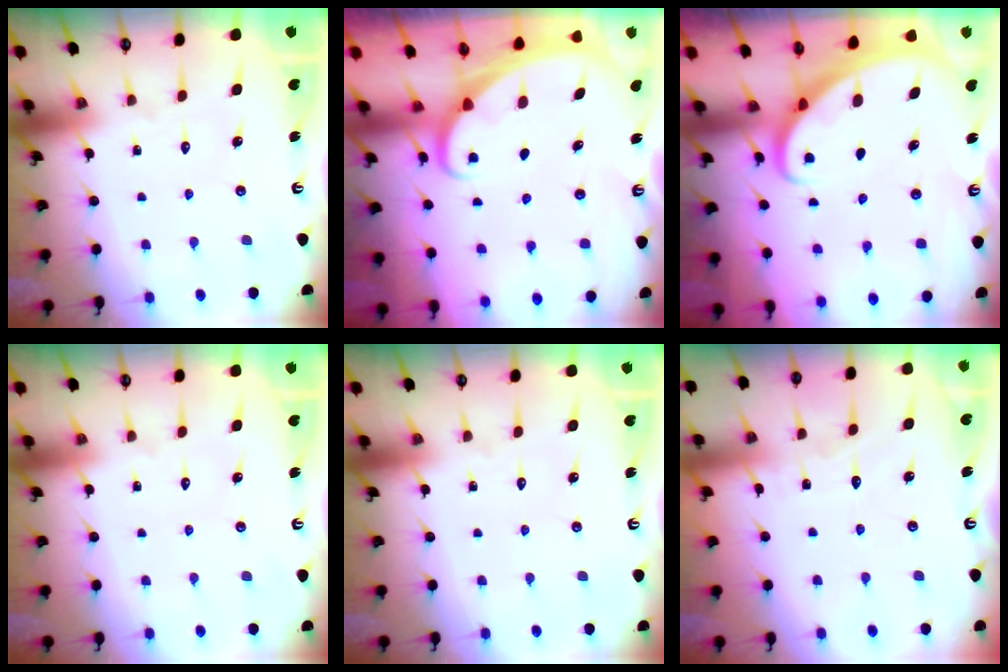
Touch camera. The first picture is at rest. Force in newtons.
{"total": 1.5, "press": 1.5, "slide": 0.1}
{"total": 2.3, "press": 2.3, "slide": 0.3}
{"total": 0.0}
{"total": 0.0}
{"total": 4.0, "press": 3.9, "slide": 0.4}